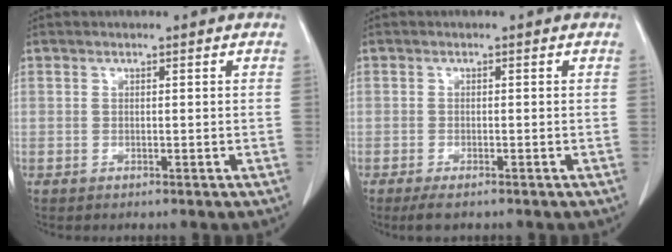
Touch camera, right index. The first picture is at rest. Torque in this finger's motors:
{"motor_torque": [0.14, -0.10, 0.00, 0.00]}